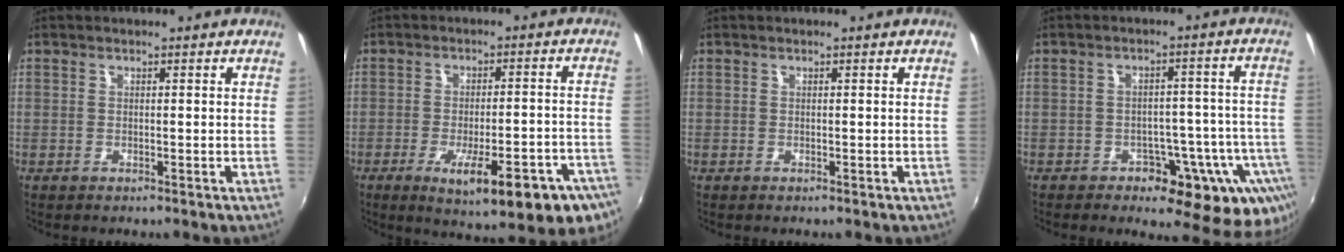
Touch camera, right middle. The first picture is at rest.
{"total": 17.1, "force": [-9.8, 4.5, 13.2], "torque": [-0.191, -0.035, -0.125]}
{"total": 0.0}
{"total": 13.1, "force": [-7.7, 8.4, 6.4], "torque": [-0.072, 0.015, -0.091]}